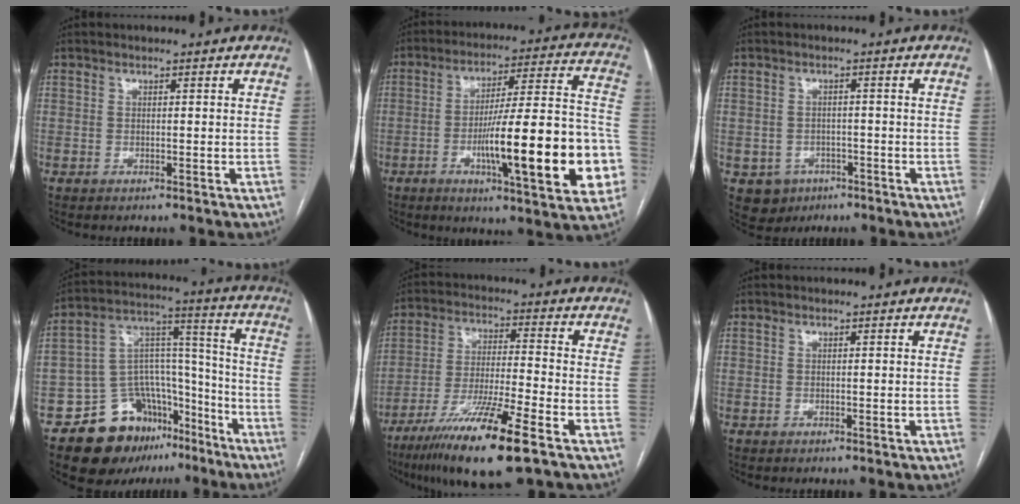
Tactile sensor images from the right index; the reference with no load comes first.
{"total": 22.0, "force": [-5.9, 3.0, 20.9], "torque": [-0.265, 0.013, -0.081]}
{"total": 4.5, "force": [-2.1, 3.8, 0.9], "torque": [-0.010, 0.006, -0.025]}
{"total": 17.0, "force": [-11.0, 10.8, 7.3], "torque": [-0.101, 0.078, -0.170]}
{"total": 14.2, "force": [-8.4, 0.7, 11.4], "torque": [-0.217, -0.033, -0.148]}
{"total": 0.0}